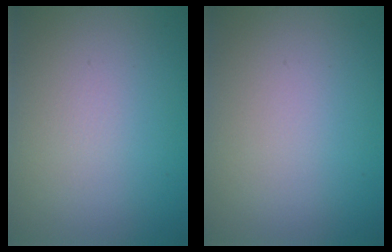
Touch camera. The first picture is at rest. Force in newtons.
{"total": 0.0}